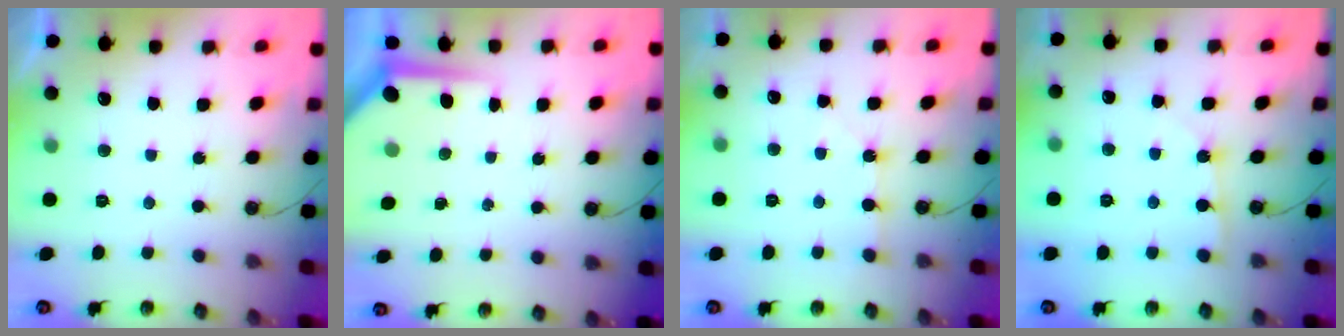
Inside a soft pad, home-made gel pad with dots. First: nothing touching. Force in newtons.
{"total": 5.6, "press": 5.6, "slide": 0.5}
{"total": 1.8, "press": 1.8, "slide": 0.3}
{"total": 1.8, "press": 1.7, "slide": 0.3}